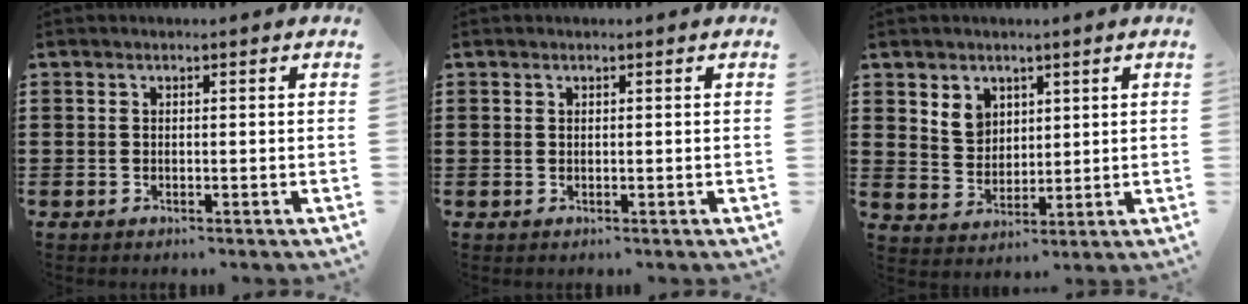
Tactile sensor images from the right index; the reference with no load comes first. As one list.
[{"total": 0.0}, {"total": 4.6, "force": [2.6, 3.6, 1.1], "torque": [-0.030, 0.010, 0.049]}]